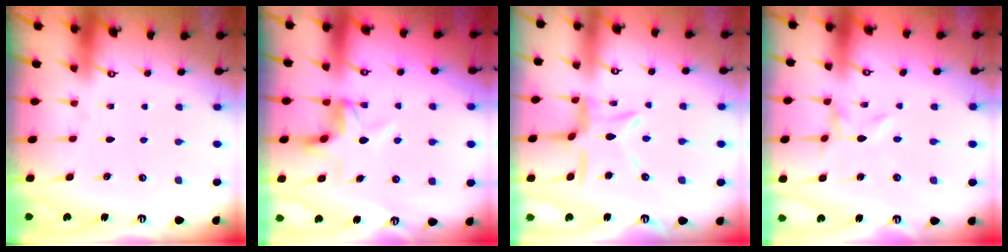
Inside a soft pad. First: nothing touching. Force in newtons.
{"total": 4.0, "press": 3.9, "slide": 0.4}
{"total": 10.1, "press": 10.1, "slide": 1.0}
{"total": 0.0}